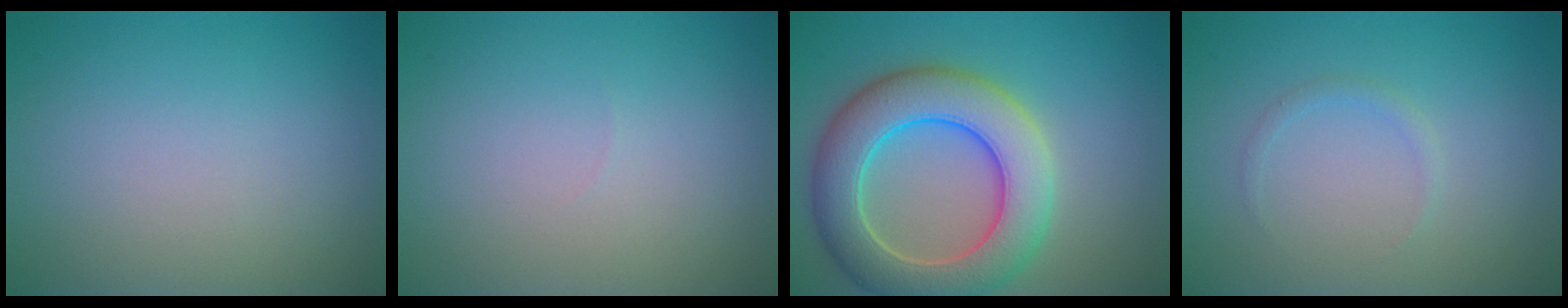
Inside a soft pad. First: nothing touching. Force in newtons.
{"total": 0.0}
{"total": 8.6, "press": 8.6, "slide": 0.4}
{"total": 0.8, "press": 0.8, "slide": 0.0}